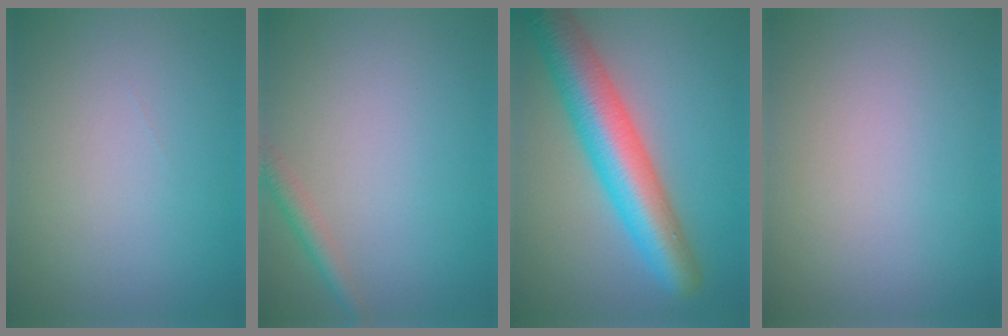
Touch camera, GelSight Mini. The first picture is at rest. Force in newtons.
{"total": 1.8, "press": 1.8, "slide": 0.1}
{"total": 8.7, "press": 8.7, "slide": 0.3}
{"total": 0.0}